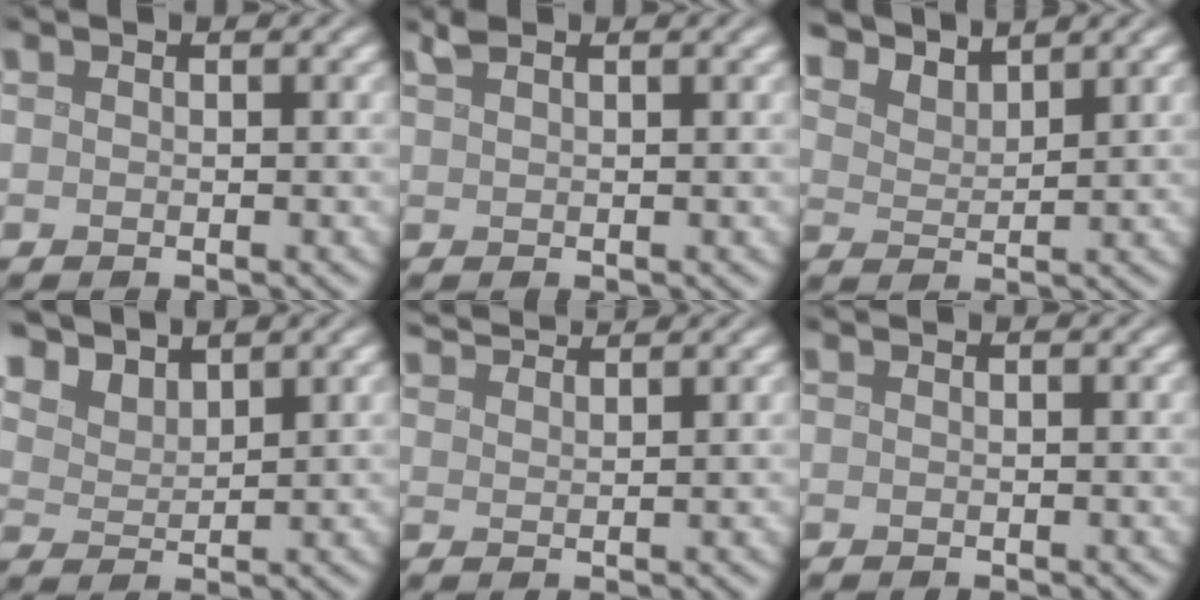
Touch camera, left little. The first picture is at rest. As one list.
[{"total": 2.4, "force": [1.8, 0.6, 1.5], "torque": [-0.019, 0.010, 0.033]}, {"total": 4.6, "force": [4.4, 0.9, 1.1], "torque": [-0.034, -0.003, 0.085]}, {"total": 4.9, "force": [4.4, 1.5, 1.4], "torque": [-0.043, -0.005, 0.090]}, {"total": 3.3, "force": [3.2, 0.4, 0.9], "torque": [-0.007, 0.009, 0.052]}, {"total": 0.0}]